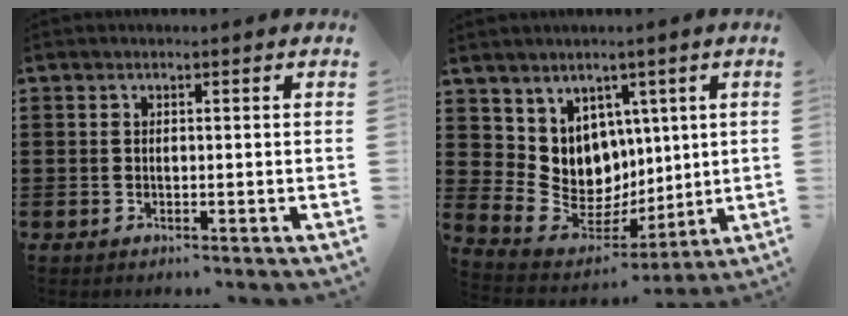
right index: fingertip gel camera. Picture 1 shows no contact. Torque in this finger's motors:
{"motor_torque": [0.91, 0.89, 0.30, 0.09]}